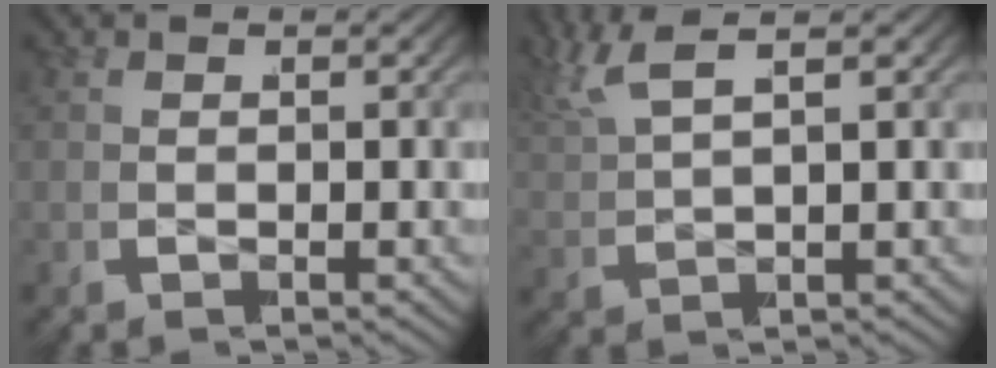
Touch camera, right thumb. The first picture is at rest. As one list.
[{"total": 2.7, "force": [2.4, 0.2, 1.3], "torque": [-0.044, 0.014, 0.044]}]